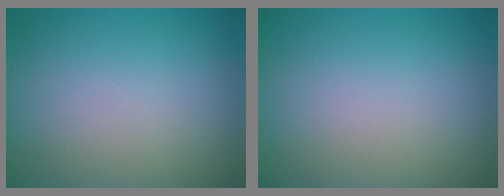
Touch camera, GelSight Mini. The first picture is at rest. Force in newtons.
{"total": 0.0}